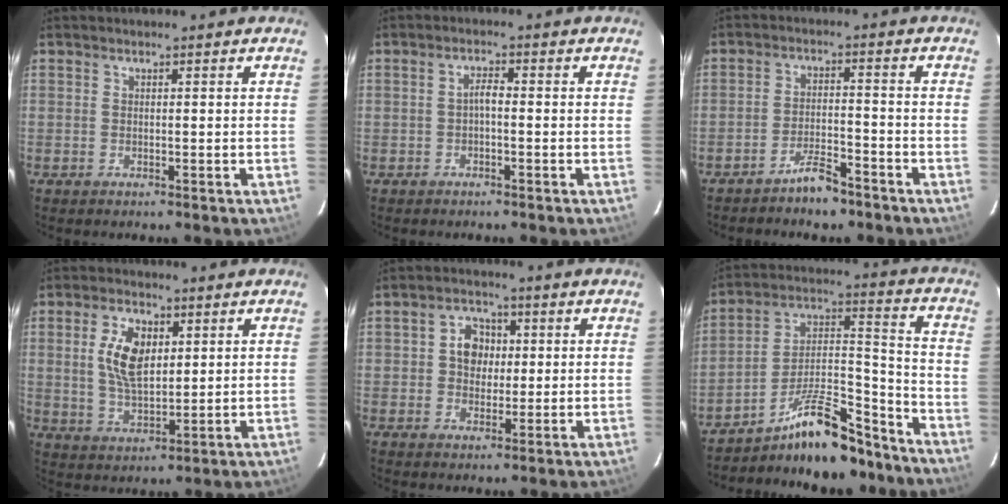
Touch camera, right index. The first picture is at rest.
{"total": 1.7, "force": [-0.6, 0.5, 1.5], "torque": [-0.031, 0.007, -0.012]}
{"total": 5.1, "force": [-4.4, 1.3, 2.3], "torque": [-0.057, 0.008, -0.072]}
{"total": 8.9, "force": [2.4, 4.8, 7.1], "torque": [-0.137, 0.007, 0.050]}
{"total": 5.3, "force": [0.6, 4.6, 2.5], "torque": [-0.042, 0.017, 0.011]}
{"total": 15.7, "force": [-13.0, 4.5, 7.6], "torque": [-0.134, 0.040, -0.203]}